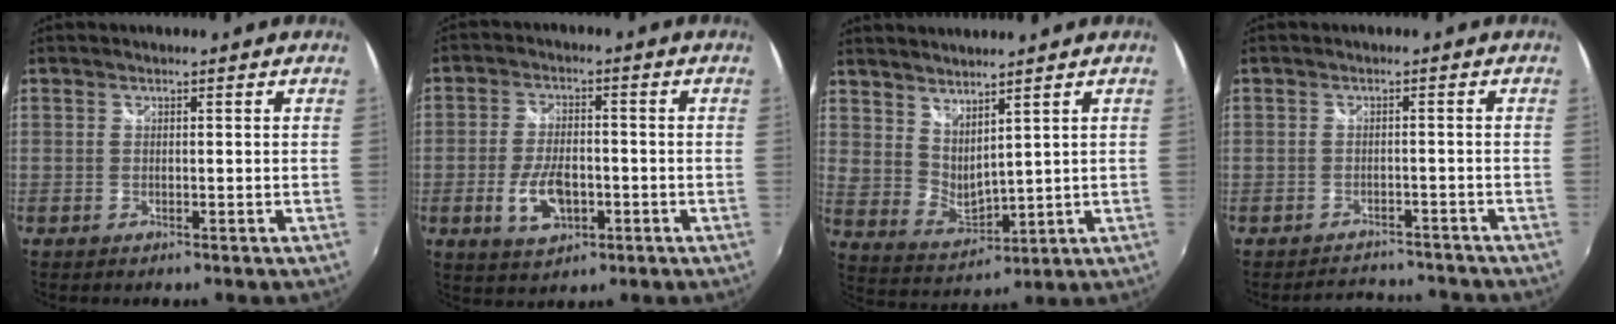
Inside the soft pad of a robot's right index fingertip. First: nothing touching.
{"total": 8.1, "force": [-2.5, 4.3, 6.4], "torque": [-0.134, -0.006, -0.041]}
{"total": 7.9, "force": [6.0, 3.0, 4.1], "torque": [-0.074, -0.007, 0.126]}
{"total": 5.8, "force": [-5.3, 2.3, 0.7], "torque": [-0.016, 0.018, -0.071]}